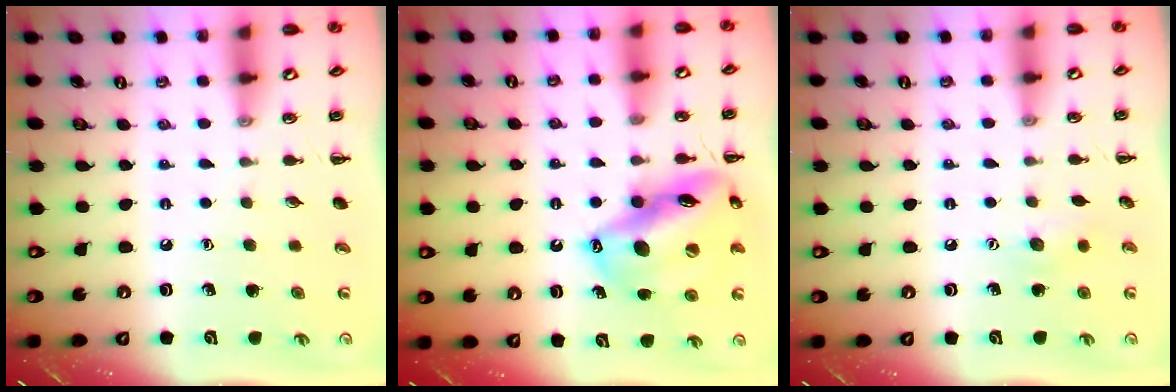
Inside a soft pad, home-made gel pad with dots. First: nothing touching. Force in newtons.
{"total": 17.5, "press": 16.9, "slide": 4.6}
{"total": 7.1, "press": 6.9, "slide": 1.7}